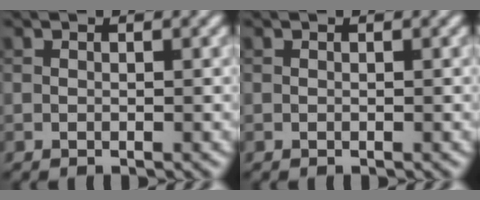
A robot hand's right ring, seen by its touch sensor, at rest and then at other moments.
{"total": 0.0}